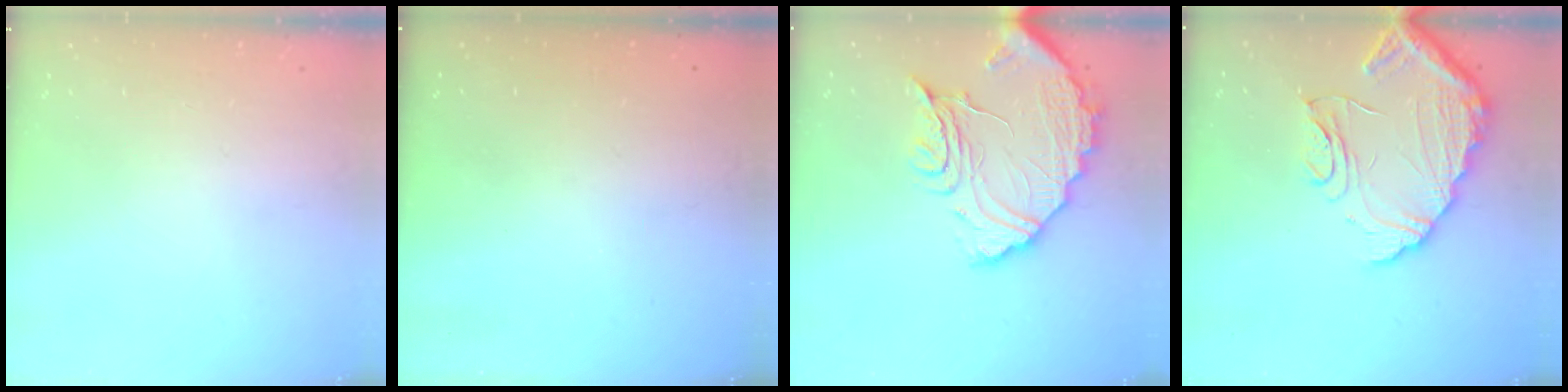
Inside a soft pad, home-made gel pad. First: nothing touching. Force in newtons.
{"total": 3.2, "press": 3.2, "slide": 0.1}
{"total": 15.9, "press": 15.8, "slide": 1.2}
{"total": 14.7, "press": 14.6, "slide": 1.0}